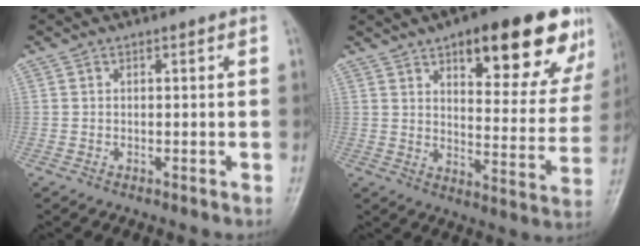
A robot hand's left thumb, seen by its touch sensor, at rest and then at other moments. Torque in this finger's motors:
{"motor_torque": [0.68, 0.65, 1.59, -1.17, 0.15]}